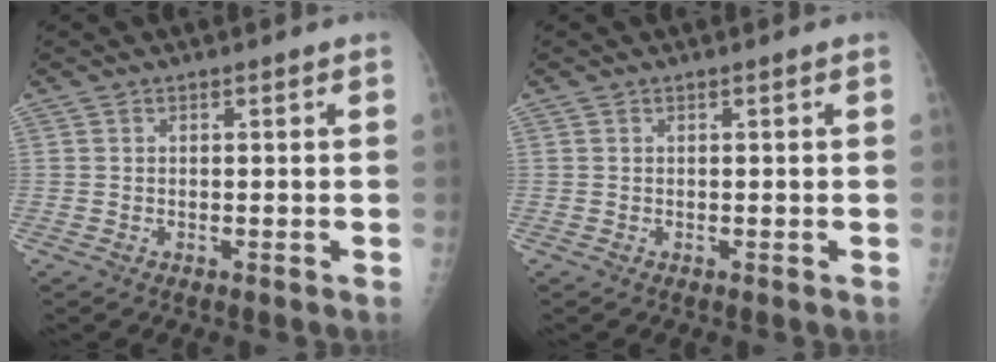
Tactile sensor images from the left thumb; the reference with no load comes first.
{"total": 0.0}